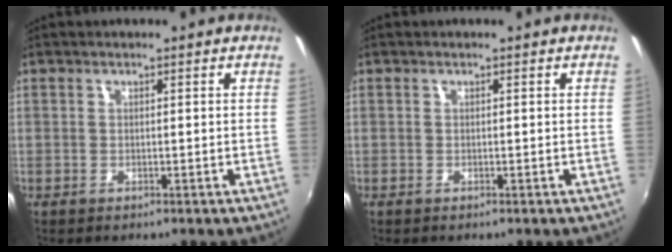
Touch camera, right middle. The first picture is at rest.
{"total": 0.0}